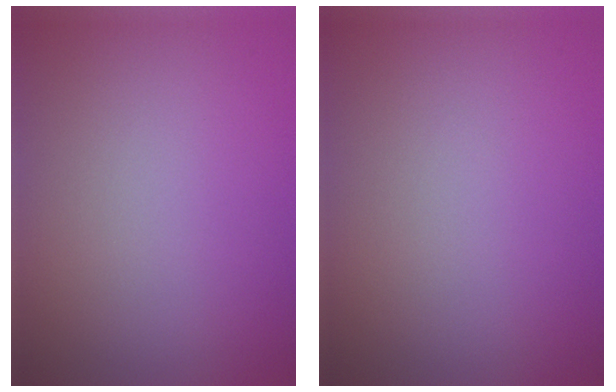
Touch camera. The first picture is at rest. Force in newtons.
{"total": 0.0}